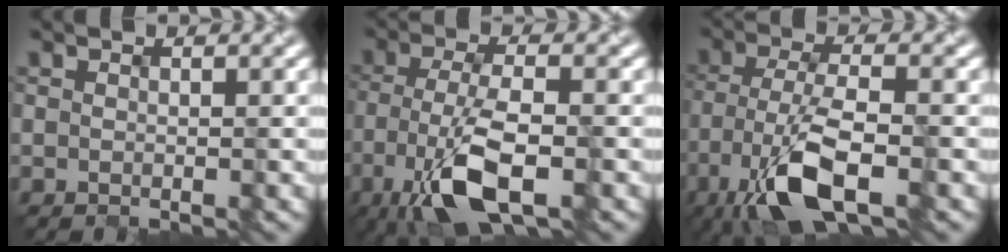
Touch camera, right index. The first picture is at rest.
{"total": 6.9, "force": [-3.2, 2.2, 5.7], "torque": [-0.118, -0.002, -0.061]}
{"total": 7.4, "force": [-4.2, 2.3, 5.7], "torque": [-0.118, -0.003, -0.080]}